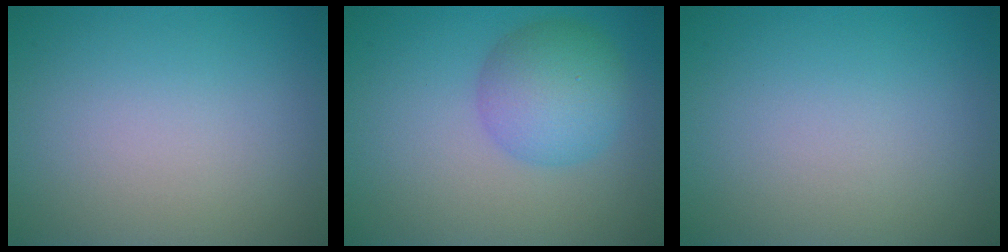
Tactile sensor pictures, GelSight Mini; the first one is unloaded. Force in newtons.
{"total": 4.9, "press": 4.9, "slide": 0.1}
{"total": 0.0}